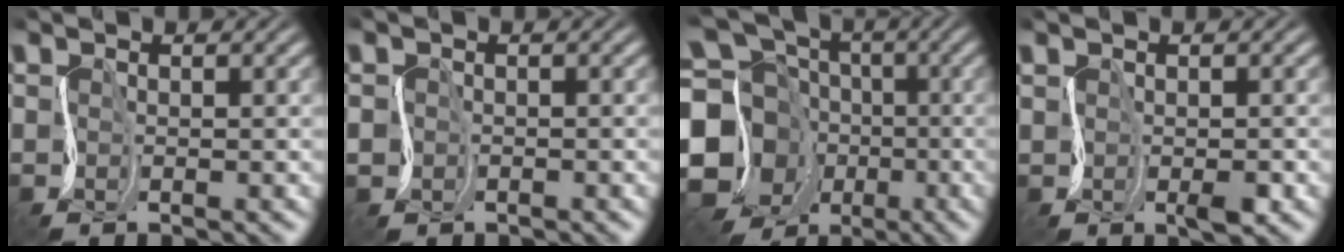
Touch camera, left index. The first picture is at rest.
{"total": 1.2, "force": [-0.5, 1.0, 0.5], "torque": [-0.012, -0.005, -0.010]}
{"total": 15.7, "force": [-5.1, 13.1, 7.2], "torque": [-0.170, 0.010, -0.114]}
{"total": 2.4, "force": [-0.5, 1.0, 2.1], "torque": [-0.041, -0.003, -0.005]}